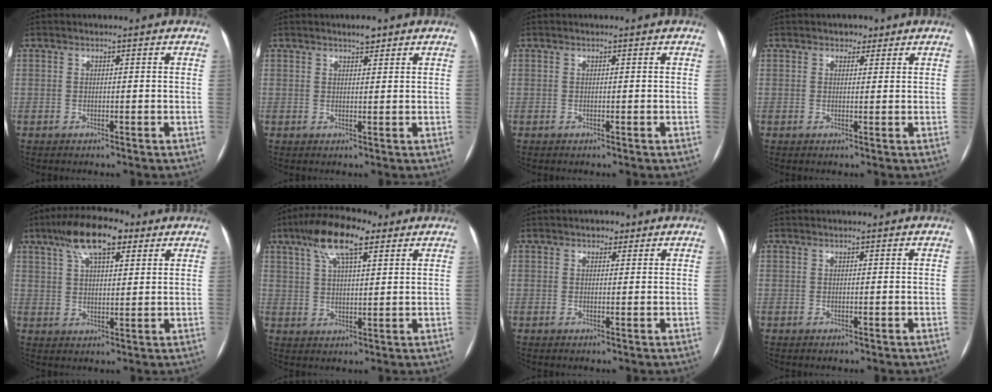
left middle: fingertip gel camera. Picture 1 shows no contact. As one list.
[{"total": 1.8, "force": [1.5, 0.5, 1.0], "torque": [-0.018, 0.001, 0.023]}, {"total": 0.0}, {"total": 1.8, "force": [1.2, 1.3, 0.5], "torque": [-0.005, 0.000, 0.014]}, {"total": 10.8, "force": [6.4, 3.7, 7.9], "torque": [-0.145, 0.026, 0.111]}, {"total": 10.5, "force": [6.0, 3.0, 8.0], "torque": [-0.152, 0.024, 0.103]}, {"total": 1.5, "force": [0.9, 1.0, 0.6], "torque": [-0.008, 0.002, 0.011]}, {"total": 0.0}]